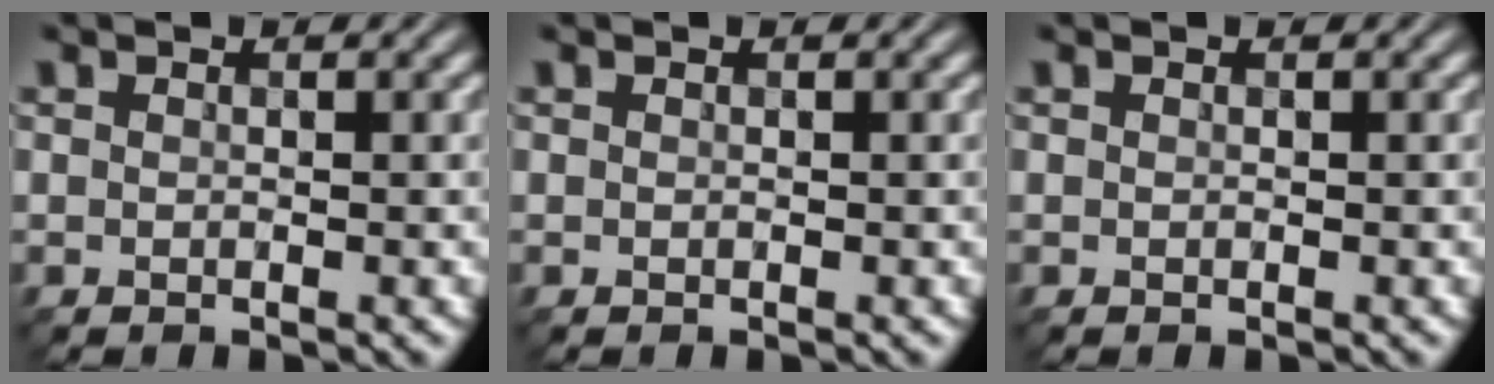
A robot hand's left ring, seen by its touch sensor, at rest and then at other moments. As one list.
[{"total": 0.0}, {"total": 0.0}]